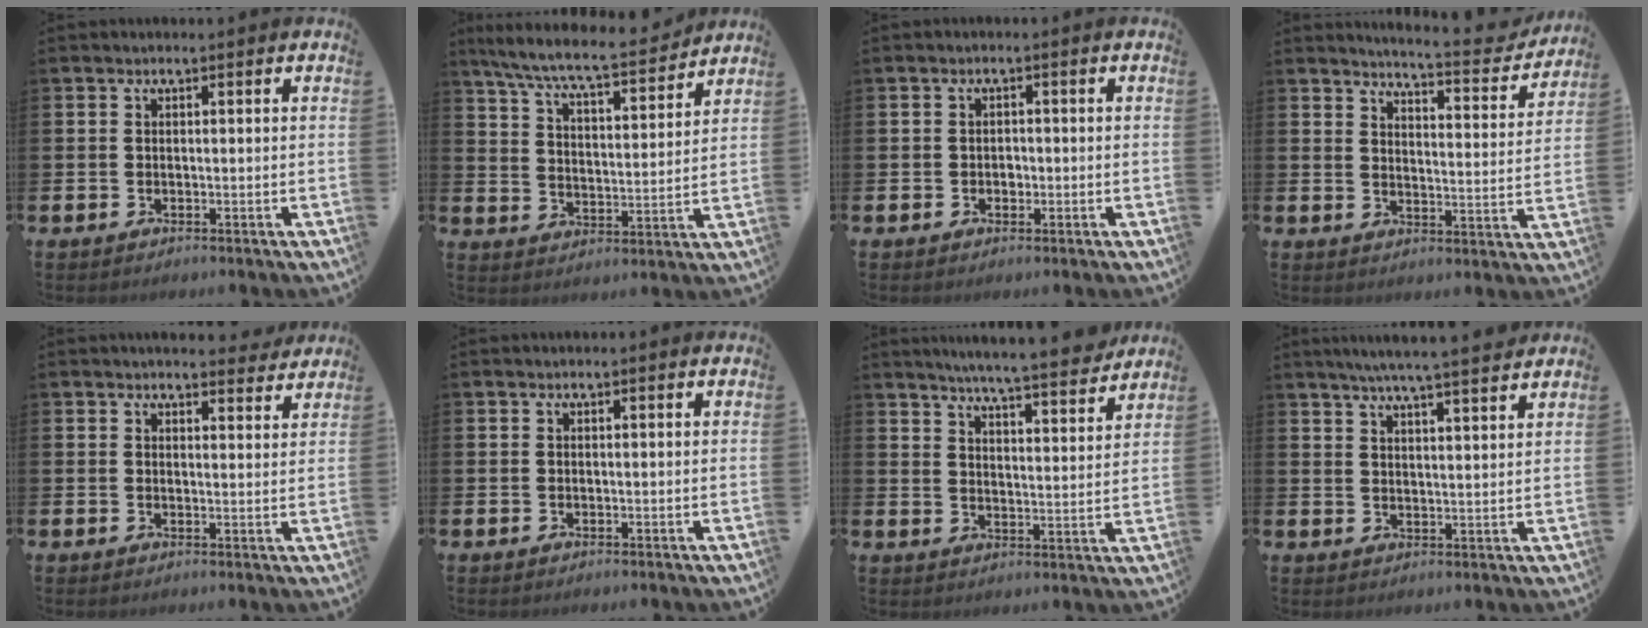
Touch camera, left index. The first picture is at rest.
{"total": 7.9, "force": [7.3, 0.6, 2.9], "torque": [-0.090, -0.049, 0.125]}
{"total": 1.1, "force": [-0.2, 0.9, 0.4], "torque": [0.001, 0.001, -0.007]}
{"total": 5.2, "force": [5.1, 0.3, 1.1], "torque": [-0.033, -0.045, 0.080]}
{"total": 3.6, "force": [3.6, 0.5, 0.2], "torque": [0.003, -0.023, 0.062]}
{"total": 0.0}
{"total": 6.5, "force": [6.2, -0.4, 1.7], "torque": [-0.044, -0.048, 0.105]}
{"total": 6.1, "force": [5.8, -0.5, 1.9], "torque": [-0.044, -0.032, 0.099]}